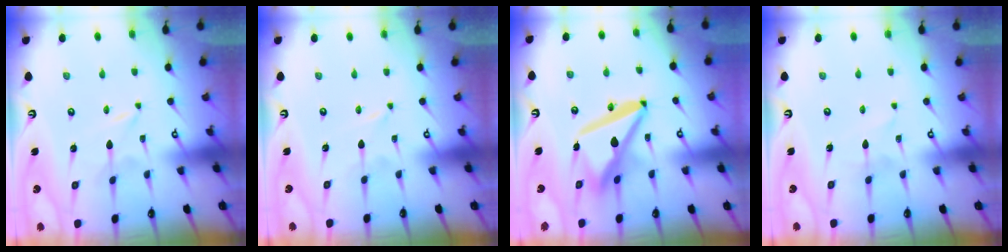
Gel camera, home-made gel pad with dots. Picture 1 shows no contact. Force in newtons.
{"total": 0.0}
{"total": 14.9, "press": 14.7, "slide": 1.9}
{"total": 1.7, "press": 1.7, "slide": 0.2}